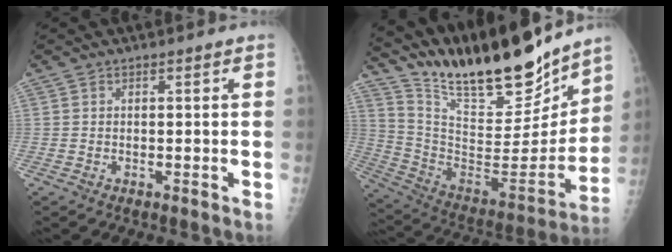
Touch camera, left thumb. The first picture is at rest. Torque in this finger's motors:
{"motor_torque": [1.51, -1.26, 1.34, -1.44, 0.09]}